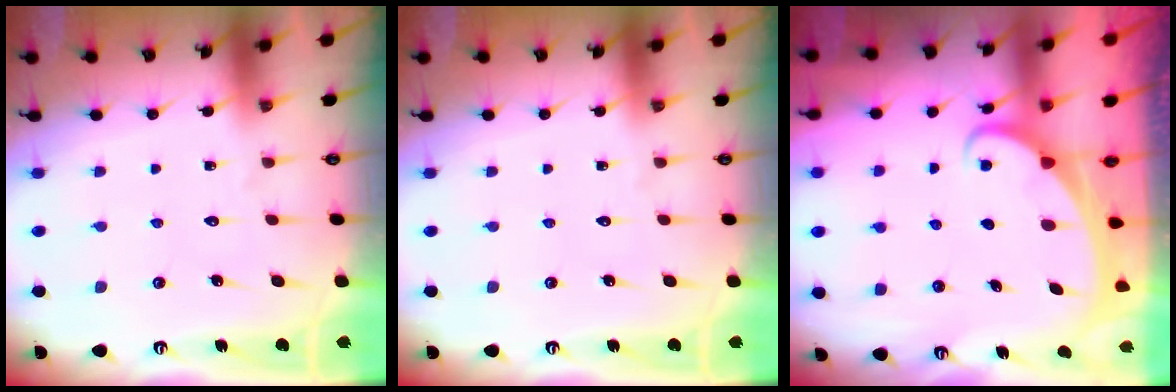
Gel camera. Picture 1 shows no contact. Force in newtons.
{"total": 0.0}
{"total": 1.8, "press": 1.8, "slide": 0.2}